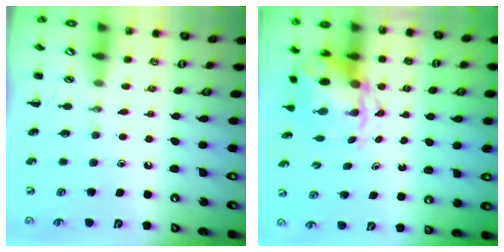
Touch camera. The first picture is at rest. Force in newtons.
{"total": 5.4, "press": 5.4, "slide": 0.7}